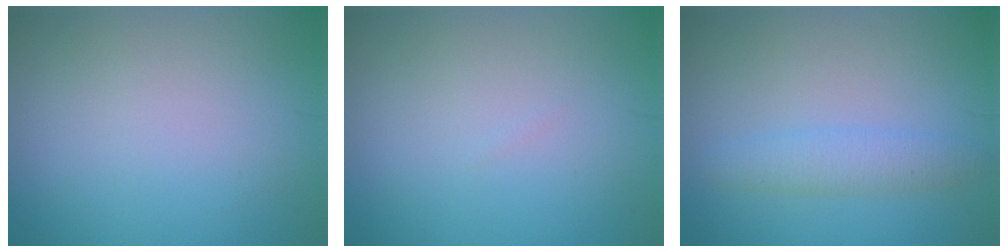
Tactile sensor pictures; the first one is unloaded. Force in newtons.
{"total": 0.0}
{"total": 2.5, "press": 2.5, "slide": 0.2}